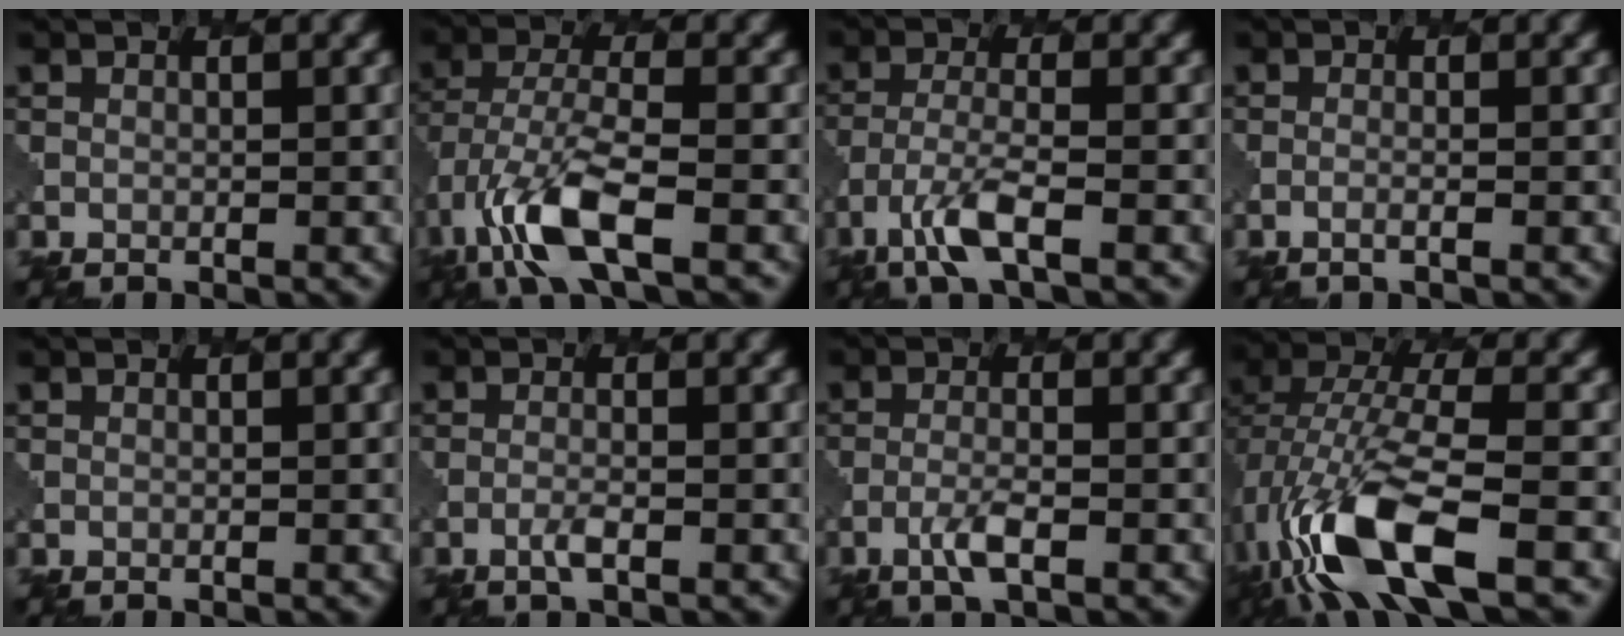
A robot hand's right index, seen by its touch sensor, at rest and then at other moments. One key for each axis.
{"total": 7.5, "fx": -3.6, "fy": 2.8, "fz": 6.0, "tx": -0.131, "ty": -0.003, "tz": -0.075}
{"total": 4.1, "fx": -2.5, "fy": 0.9, "fz": 3.2, "tx": -0.071, "ty": -0.008, "tz": -0.055}
{"total": 1.0, "fx": -0.3, "fy": 0.3, "fz": 0.9, "tx": -0.008, "ty": 0.002, "tz": -0.013}
{"total": 0.0}
{"total": 1.0, "fx": -0.4, "fy": 0.2, "fz": 0.9, "tx": -0.018, "ty": 0.003, "tz": -0.012}
{"total": 1.9, "fx": -1.0, "fy": 0.4, "fz": 1.5, "tx": -0.035, "ty": 0.001, "tz": -0.024}
{"total": 10.8, "fx": -4.4, "fy": 4.3, "fz": 9.0, "tx": -0.193, "ty": -0.004, "tz": -0.085}